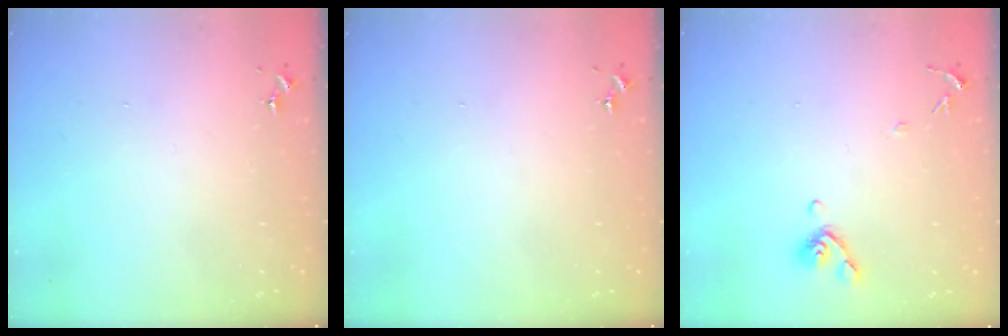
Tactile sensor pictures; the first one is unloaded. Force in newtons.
{"total": 0.0}
{"total": 7.7, "press": 7.6, "slide": 1.4}